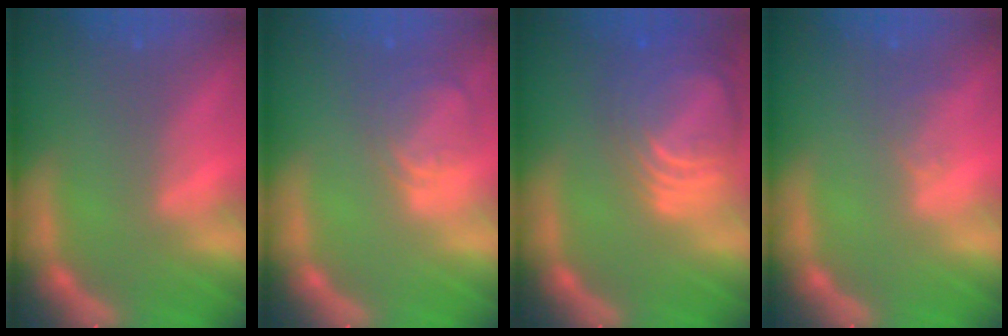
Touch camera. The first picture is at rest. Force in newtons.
{"total": 4.0}
{"total": 10.0}
{"total": 1.5}